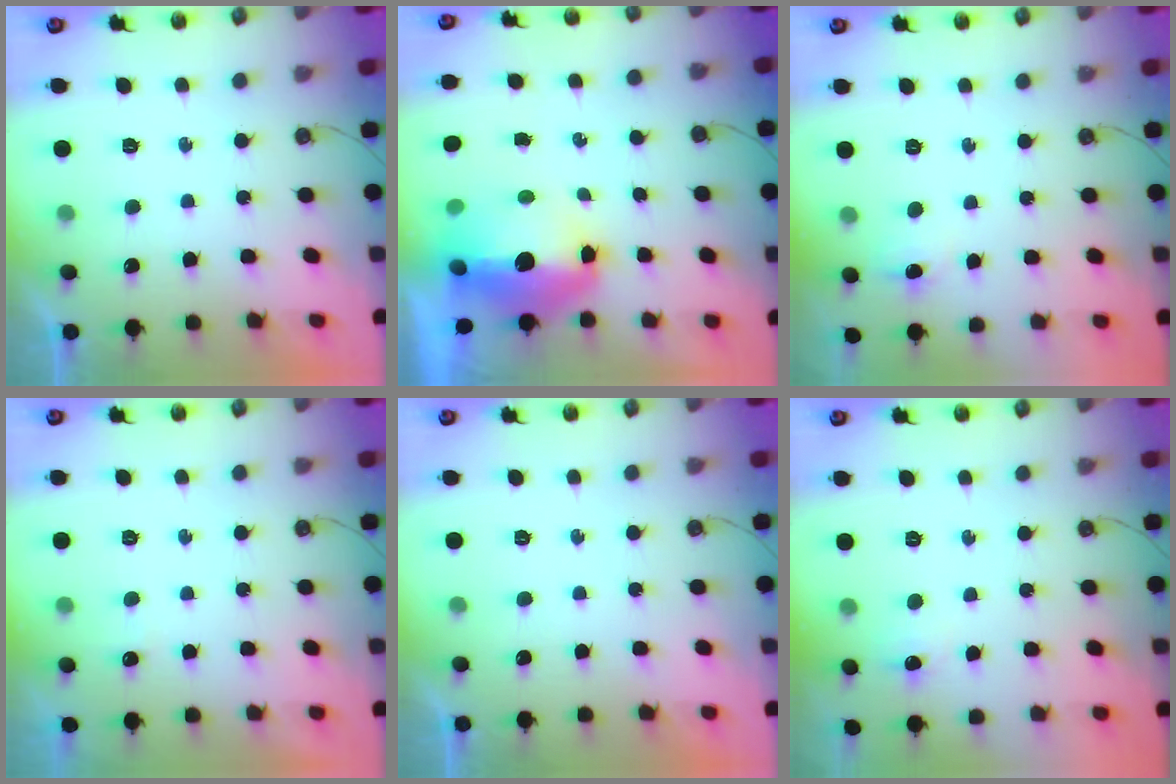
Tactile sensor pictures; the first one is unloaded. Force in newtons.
{"total": 13.7, "press": 13.6, "slide": 1.5}
{"total": 8.2, "press": 4.5, "slide": 6.9}
{"total": 2.9, "press": 2.8, "slide": 0.7}
{"total": 0.0}
{"total": 3.8, "press": 3.8, "slide": 0.7}